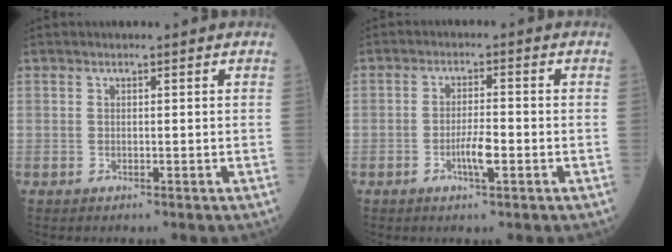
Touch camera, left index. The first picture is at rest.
{"total": 3.5, "force": [-1.6, 0.4, 3.1], "torque": [-0.059, -0.003, -0.030]}